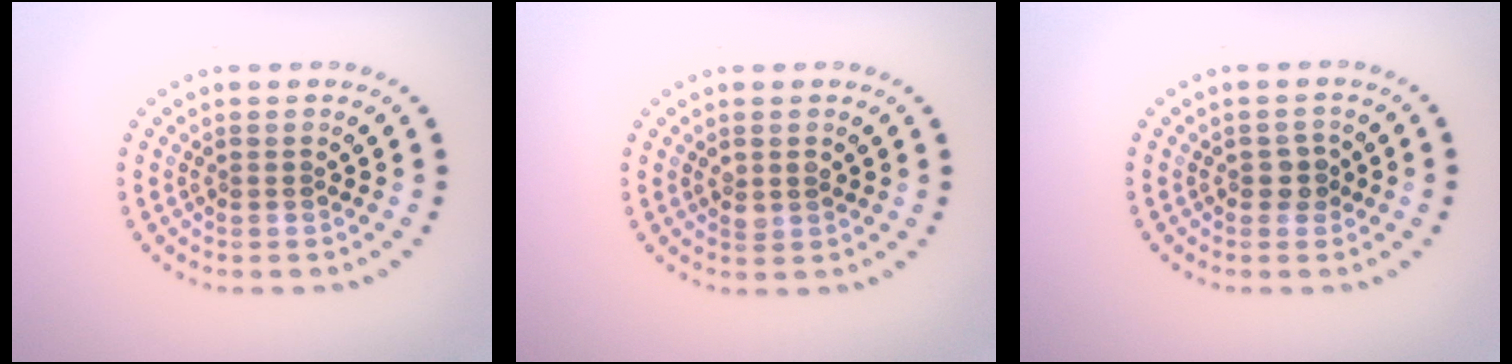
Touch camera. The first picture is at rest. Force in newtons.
{"total": 1.1, "press": 1.0, "slide": 0.3}
{"total": 1.4, "press": 1.4, "slide": 0.4}